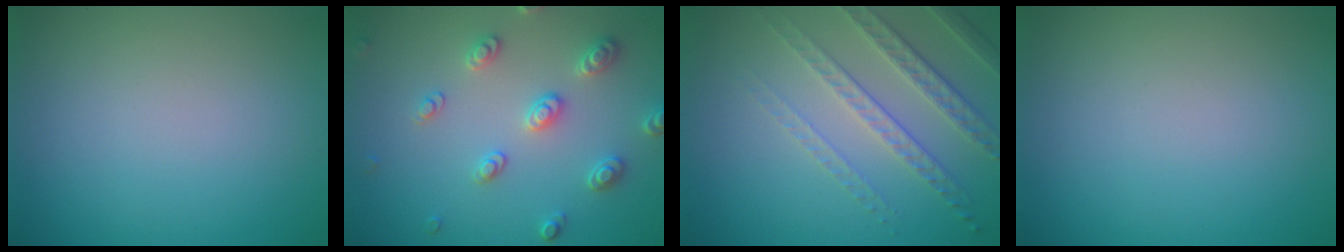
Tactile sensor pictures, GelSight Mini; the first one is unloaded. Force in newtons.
{"total": 3.2, "press": 3.0, "slide": 0.9}
{"total": 4.8, "press": 3.4, "slide": 3.4}
{"total": 0.0}